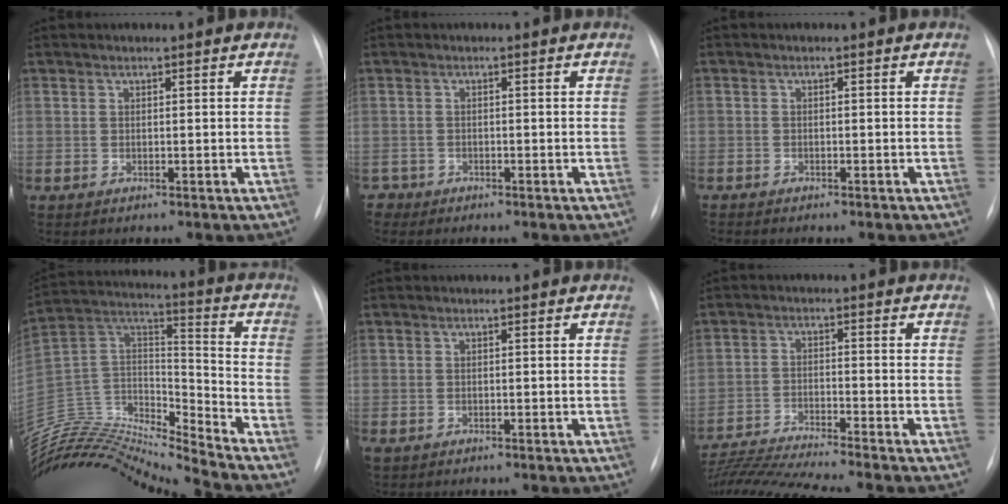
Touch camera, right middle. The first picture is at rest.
{"total": 1.4, "force": [-1.1, 0.7, -0.5], "torque": [0.007, 0.004, -0.019]}
{"total": 2.2, "force": [-1.8, 0.9, 0.9], "torque": [-0.011, 0.000, -0.019]}
{"total": 21.4, "force": [-20.8, -0.4, 5.2], "torque": [-0.090, 0.042, -0.361]}
{"total": 0.8, "force": [-0.3, 0.6, 0.4], "torque": [-0.008, 0.002, 0.000]}
{"total": 13.5, "force": [-12.3, -1.9, 5.2], "torque": [-0.083, -0.017, -0.208]}